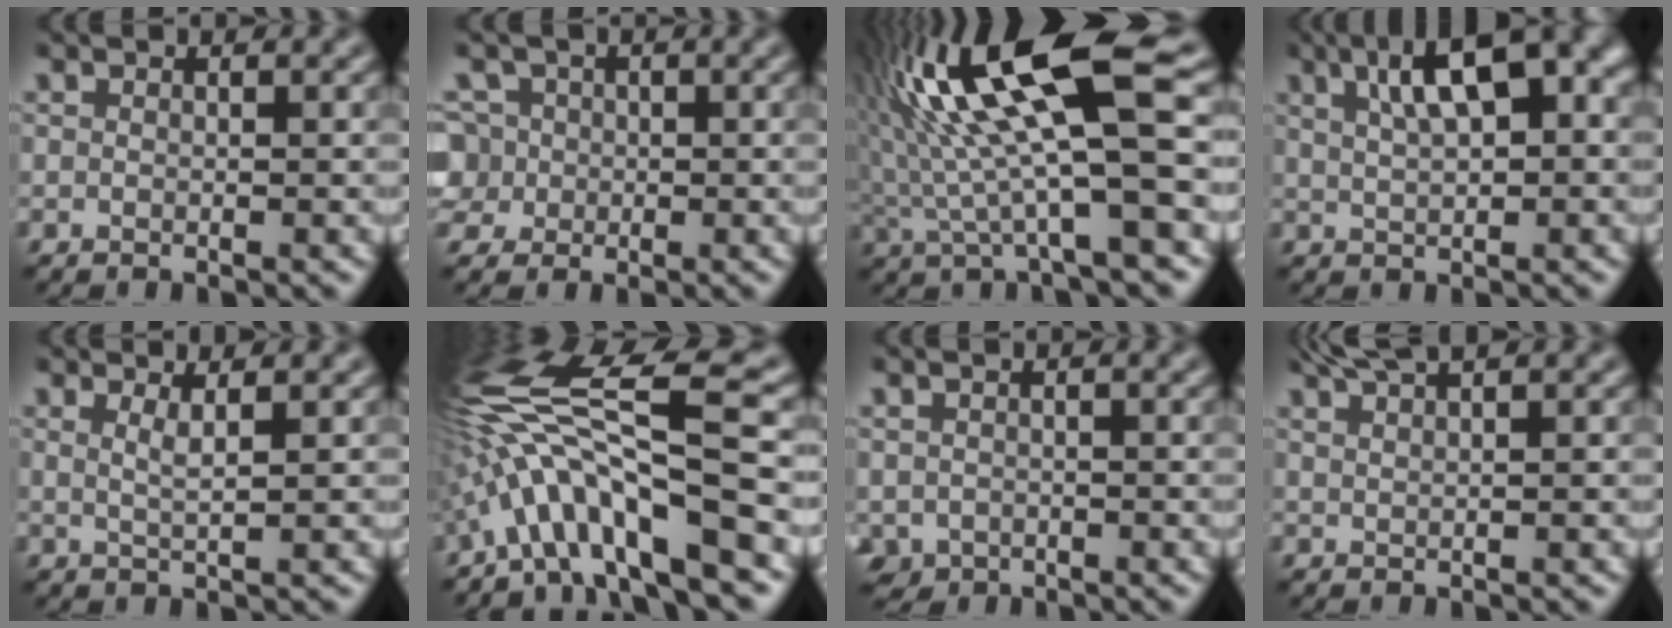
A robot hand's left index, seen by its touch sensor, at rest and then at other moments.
{"total": 5.0, "force": [-0.4, 4.6, 1.7], "torque": [-0.038, 0.032, -0.026]}
{"total": 12.1, "force": [2.4, 2.6, 11.6], "torque": [-0.222, 0.016, 0.047]}
{"total": 8.8, "force": [3.3, 3.3, 7.5], "torque": [-0.123, 0.021, 0.052]}
{"total": 1.6, "force": [0.6, 0.4, 1.4], "torque": [-0.022, -0.002, 0.006]}
{"total": 11.8, "force": [-3.2, 2.6, 11.0], "torque": [-0.204, 0.029, -0.056]}
{"total": 1.5, "force": [-0.7, 1.2, 0.4], "torque": [-0.011, -0.009, -0.013]}
{"total": 3.0, "force": [2.5, 0.5, 1.7], "torque": [-0.023, 0.005, 0.039]}